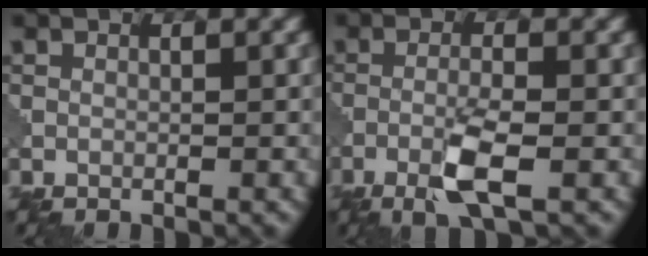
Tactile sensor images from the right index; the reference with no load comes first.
{"total": 4.0, "force": [-1.8, 0.6, 3.6], "torque": [-0.069, 0.003, -0.039]}